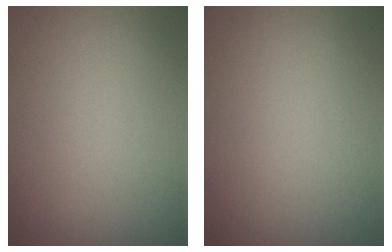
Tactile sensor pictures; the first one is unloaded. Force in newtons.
{"total": 0.0}